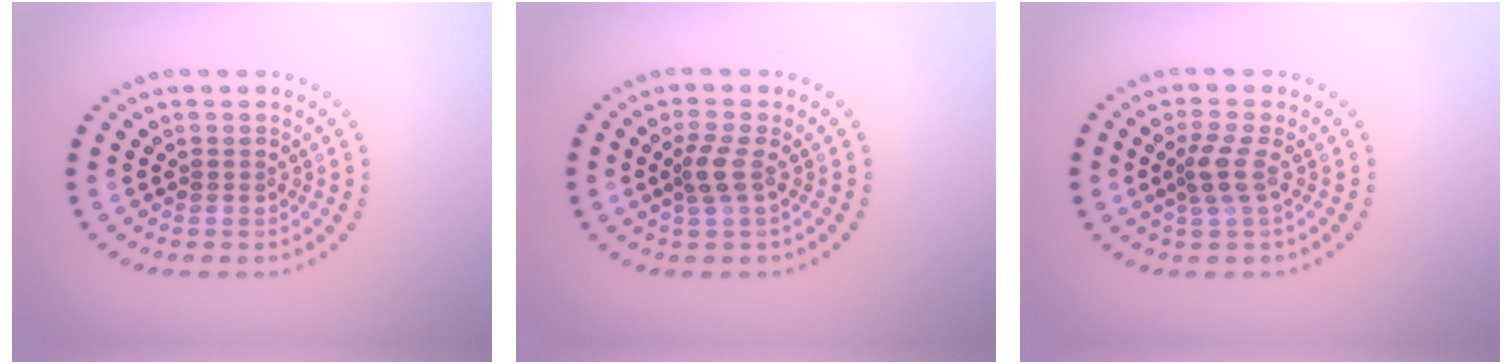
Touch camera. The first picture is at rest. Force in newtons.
{"total": 2.0, "press": 1.7, "slide": 1.1}
{"total": 2.3, "press": 1.9, "slide": 1.4}